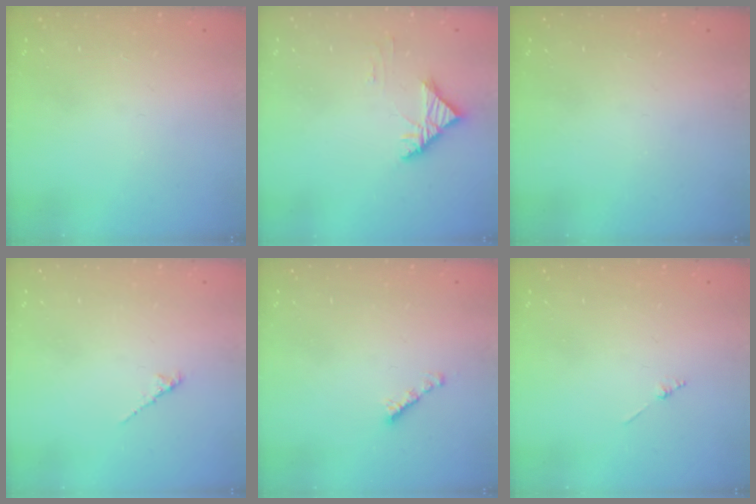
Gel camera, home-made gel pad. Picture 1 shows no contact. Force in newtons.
{"total": 4.2, "press": 4.0, "slide": 1.1}
{"total": 0.0}
{"total": 1.6, "press": 1.5, "slide": 0.5}
{"total": 2.1, "press": 2.1, "slide": 0.3}
{"total": 0.8, "press": 0.8, "slide": 0.2}